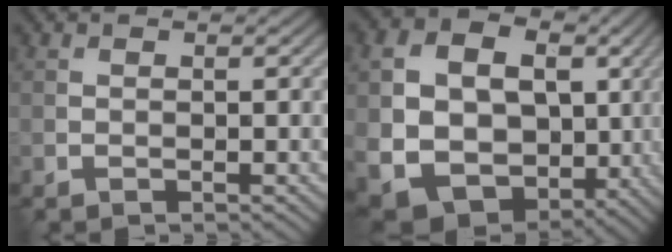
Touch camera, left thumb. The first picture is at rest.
{"total": 15.5, "force": [-0.2, 12.4, 9.3], "torque": [-0.211, -0.026, 0.014]}